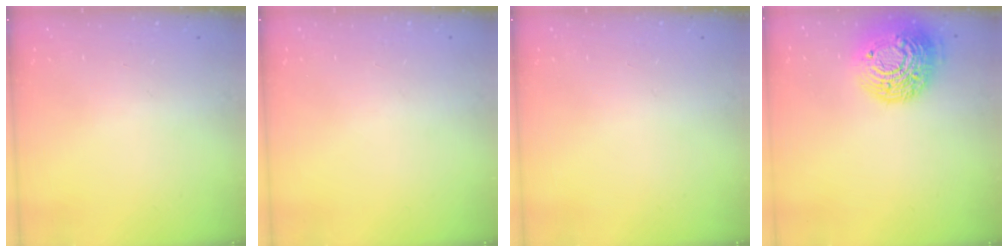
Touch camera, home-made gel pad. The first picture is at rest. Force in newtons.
{"total": 0.0}
{"total": 0.0}
{"total": 19.0, "press": 18.9, "slide": 1.2}